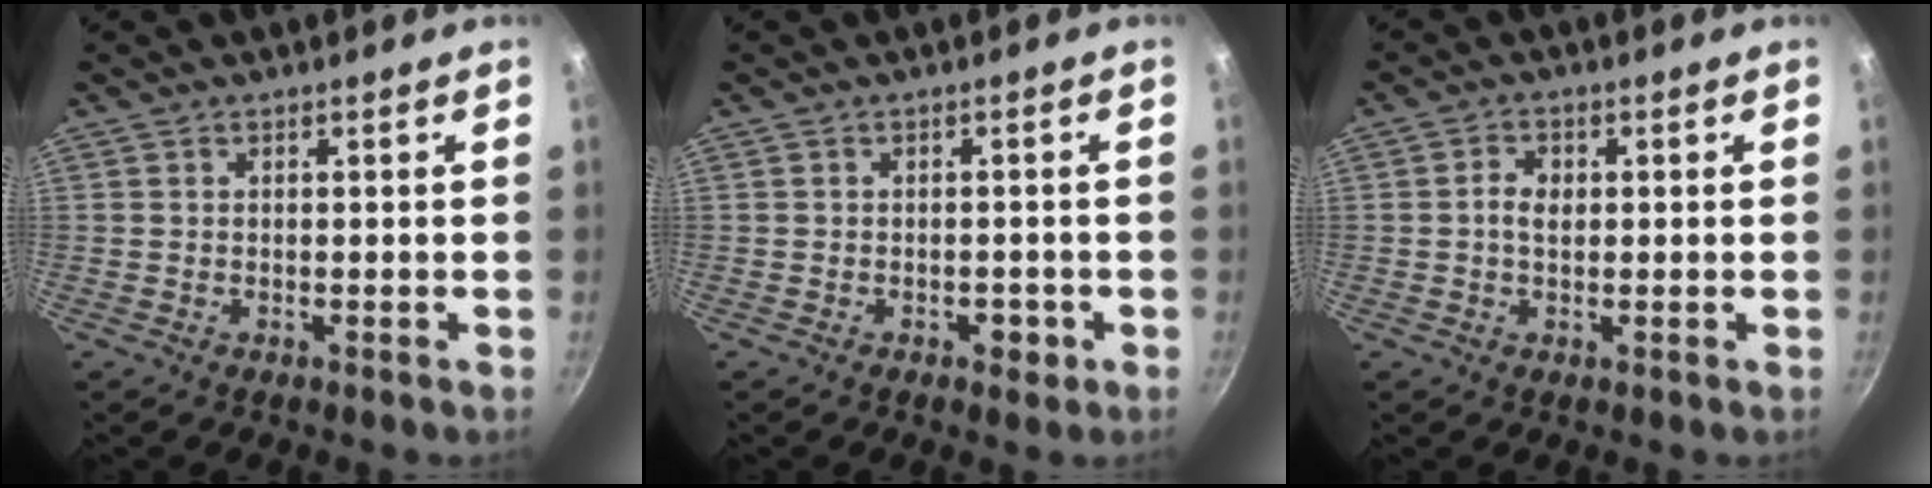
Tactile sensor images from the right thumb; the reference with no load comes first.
{"total": 2.4, "force": [-1.0, 1.5, 1.6], "torque": [-0.010, 0.006, -0.013]}
{"total": 3.2, "force": [0.1, 2.2, 2.2], "torque": [-0.037, 0.005, -0.001]}